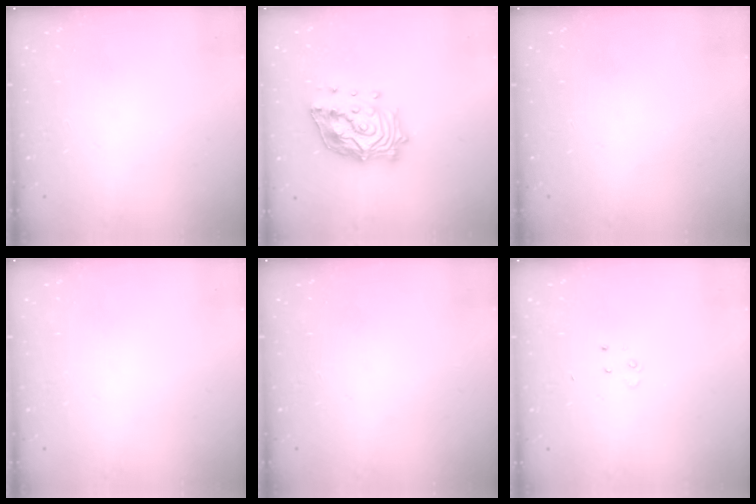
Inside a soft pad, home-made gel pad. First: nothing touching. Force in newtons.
{"total": 18.1, "press": 17.9, "slide": 2.7}
{"total": 0.0}
{"total": 0.0}
{"total": 0.0}
{"total": 3.5, "press": 3.4, "slide": 0.4}